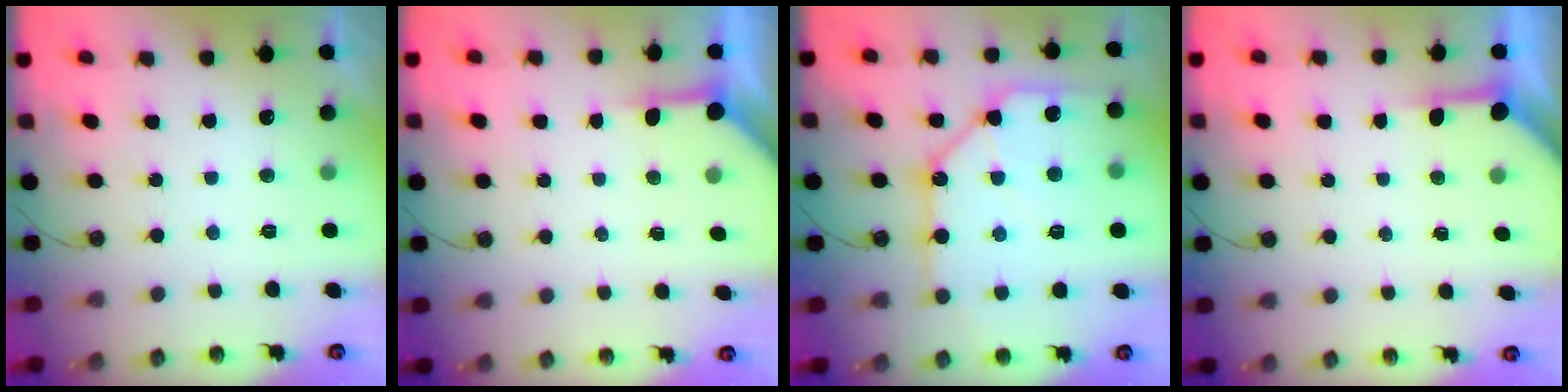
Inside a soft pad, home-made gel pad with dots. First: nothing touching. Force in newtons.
{"total": 3.8, "press": 3.8, "slide": 0.5}
{"total": 14.5, "press": 14.5, "slide": 1.1}
{"total": 3.9, "press": 3.8, "slide": 0.4}